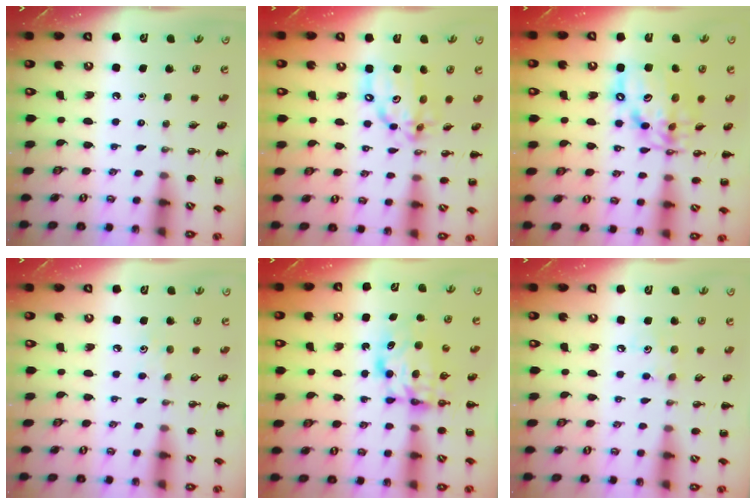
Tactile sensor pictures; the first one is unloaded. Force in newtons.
{"total": 13.4, "press": 12.8, "slide": 3.9}
{"total": 14.3, "press": 13.7, "slide": 3.8}
{"total": 4.5, "press": 4.4, "slide": 1.2}
{"total": 7.0, "press": 6.9, "slide": 1.2}
{"total": 5.2, "press": 5.1, "slide": 1.2}